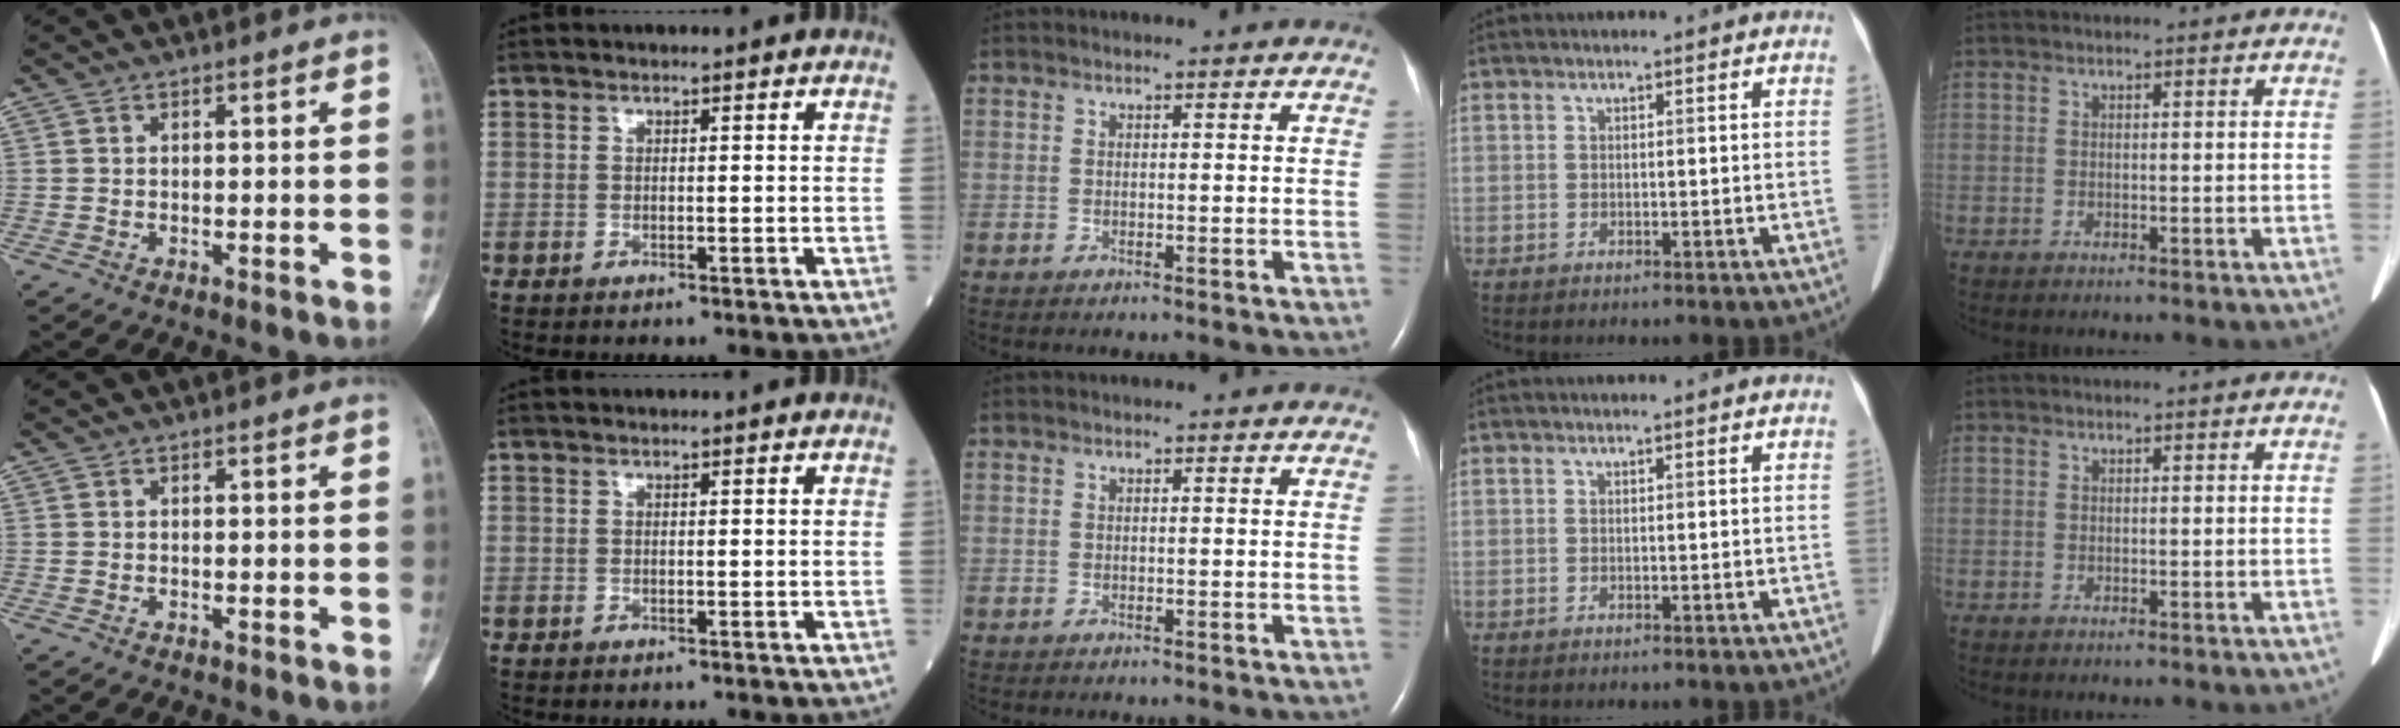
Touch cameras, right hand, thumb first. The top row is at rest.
{}